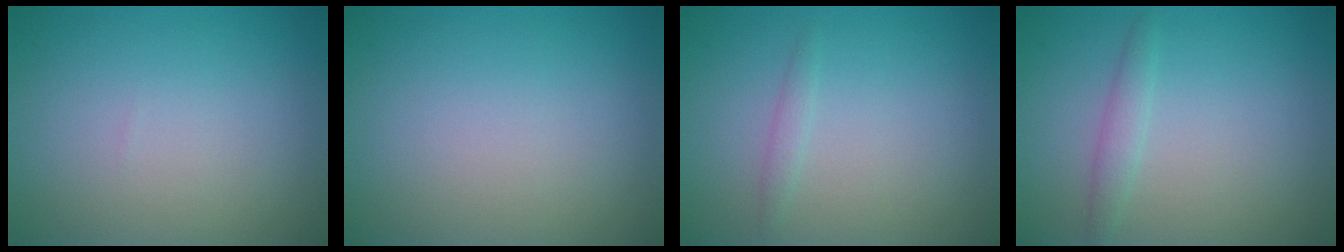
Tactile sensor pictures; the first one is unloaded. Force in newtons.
{"total": 0.0}
{"total": 0.9, "press": 0.9, "slide": 0.0}
{"total": 1.3, "press": 1.3, "slide": 0.0}